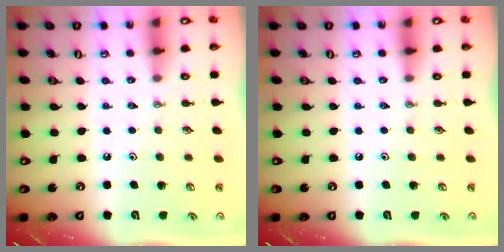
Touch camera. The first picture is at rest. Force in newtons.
{"total": 0.0}